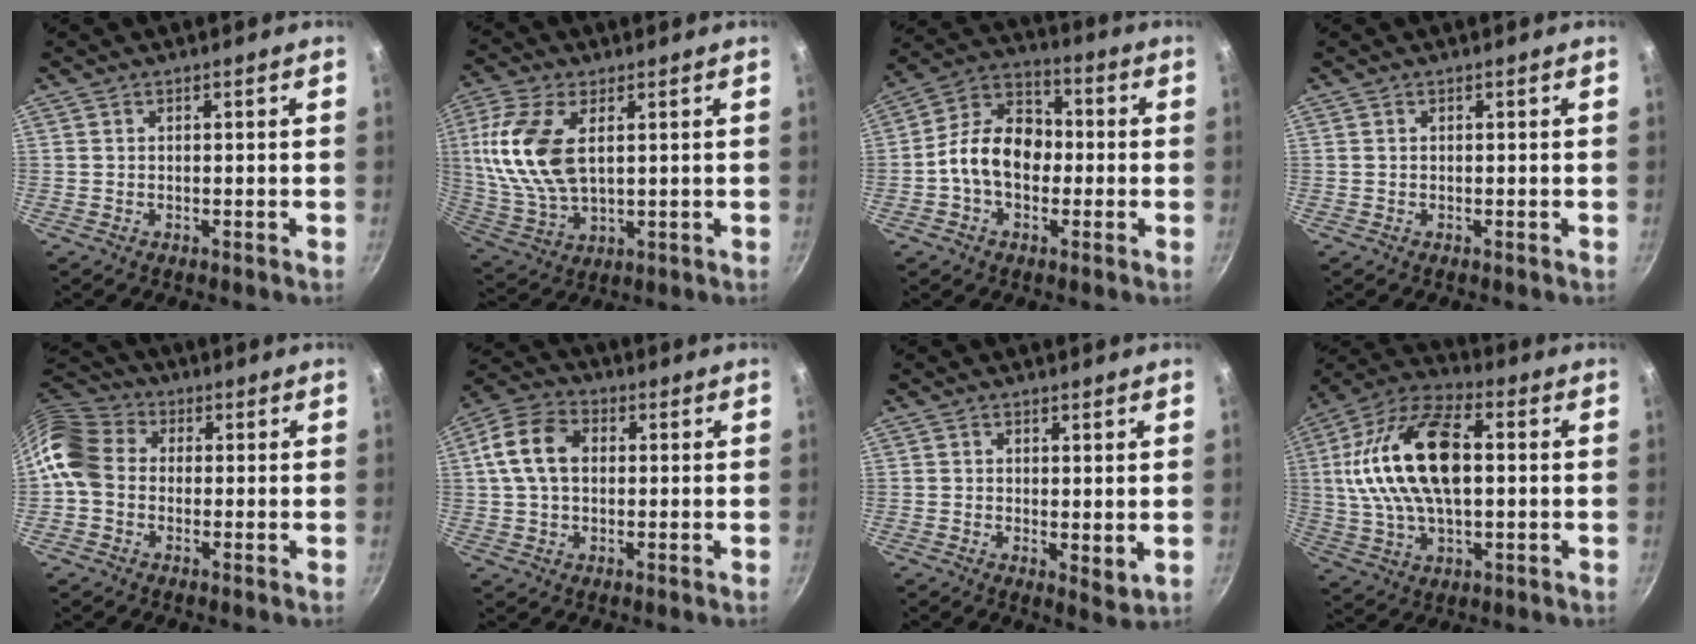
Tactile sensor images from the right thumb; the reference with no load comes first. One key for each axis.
{"total": 14.9, "fx": 3.3, "fy": 8.0, "fz": 12.1, "tx": -0.245, "ty": -0.007, "tz": 0.070}
{"total": 12.9, "fx": -1.4, "fy": 9.4, "fz": 8.8, "tx": -0.109, "ty": 0.040, "tz": -0.044}
{"total": 0.0}
{"total": 10.1, "fx": -0.2, "fy": 8.3, "fz": 5.8, "tx": -0.091, "ty": 0.022, "tz": -0.027}
{"total": 10.4, "fx": 1.5, "fy": 7.5, "fz": 7.1, "tx": -0.121, "ty": 0.019, "tz": 0.015}
{"total": 3.5, "fx": 0.8, "fy": 1.9, "fz": 2.9, "tx": -0.041, "ty": -0.015, "tz": 0.012}
{"total": 21.4, "fx": 2.3, "fy": 11.4, "fz": 18.0, "tx": -0.340, "ty": 0.025, "tz": 0.032}